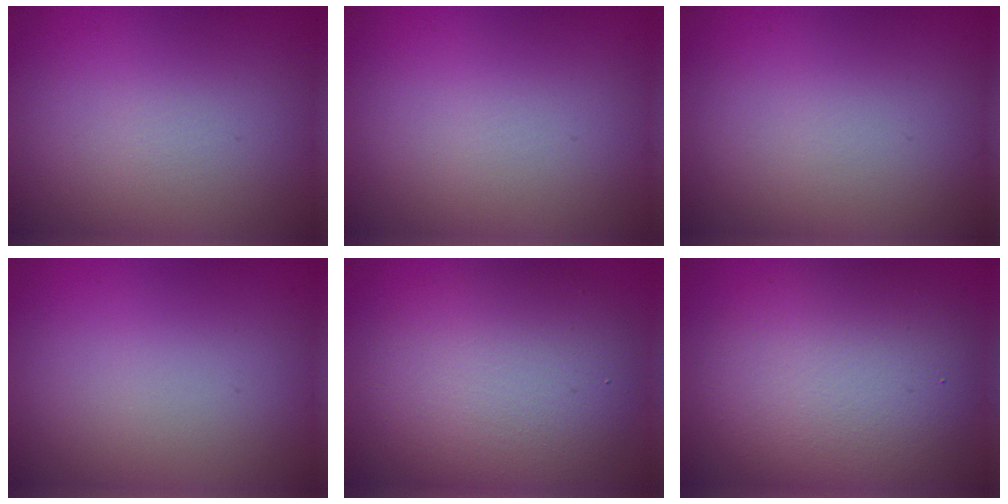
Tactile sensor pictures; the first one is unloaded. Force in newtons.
{"total": 0.0}
{"total": 0.0}
{"total": 0.0}
{"total": 7.9, "press": 7.9, "slide": 0.5}
{"total": 8.8, "press": 8.7, "slide": 0.9}